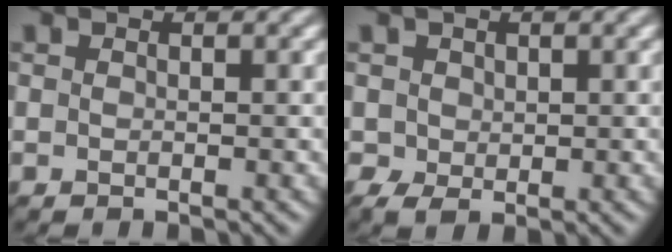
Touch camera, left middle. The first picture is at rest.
{"total": 1.8, "force": [0.3, 1.5, 0.8], "torque": [-0.017, 0.000, 0.006]}